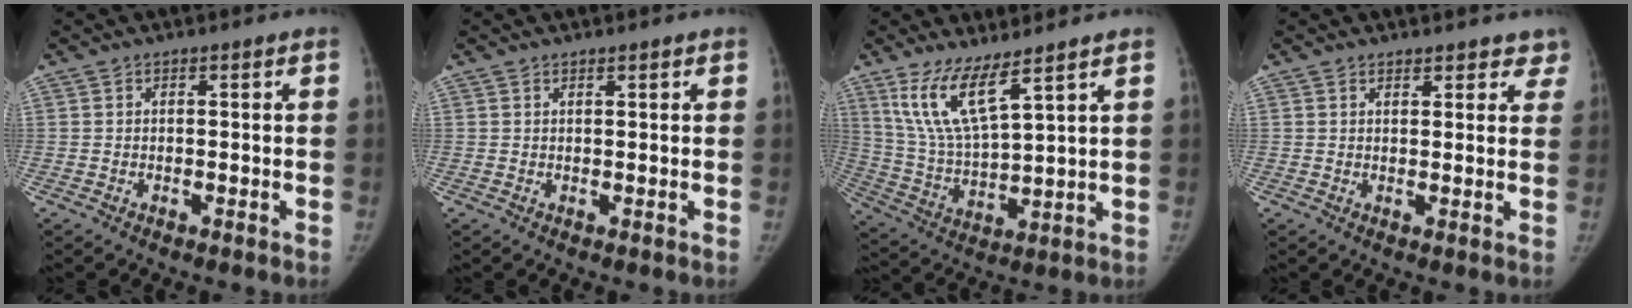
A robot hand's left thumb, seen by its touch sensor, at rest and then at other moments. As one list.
[{"total": 0.7, "force": [0.6, 0.1, 0.3], "torque": [-0.006, -0.003, 0.010]}, {"total": 11.1, "force": [7.2, 2.3, 8.2], "torque": [-0.164, -0.044, 0.161]}, {"total": 5.2, "force": [4.5, 2.4, 1.1], "torque": [0.035, -0.017, 0.042]}]